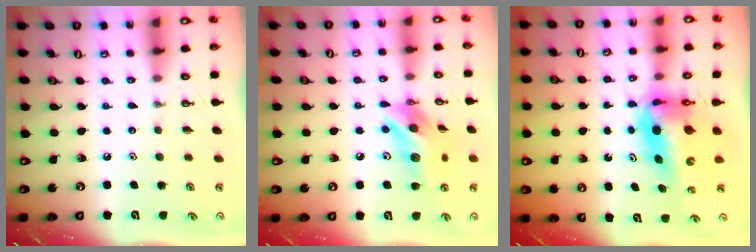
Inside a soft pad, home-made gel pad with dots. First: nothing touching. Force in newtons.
{"total": 14.3, "press": 14.3, "slide": 1.0}
{"total": 10.0, "press": 9.8, "slide": 2.2}